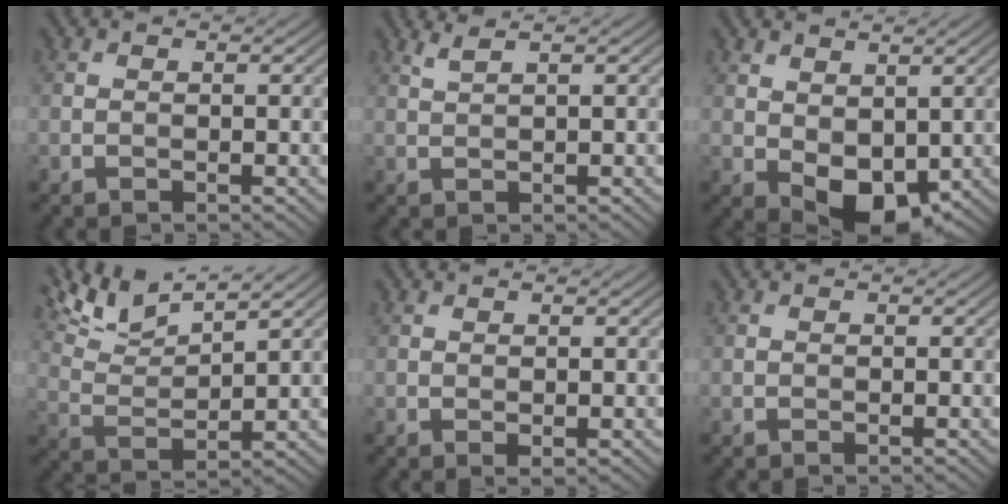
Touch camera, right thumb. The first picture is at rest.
{"total": 1.8, "force": [1.2, 0.3, 1.3], "torque": [-0.028, 0.010, 0.021]}
{"total": 6.0, "force": [0.6, 3.8, 4.6], "torque": [-0.089, -0.010, 0.015]}
{"total": 8.5, "force": [6.4, 1.7, 5.2], "torque": [-0.122, 0.013, 0.131]}
{"total": 0.7, "force": [0.2, 0.2, 0.7], "torque": [-0.013, 0.000, 0.006]}
{"total": 0.0}